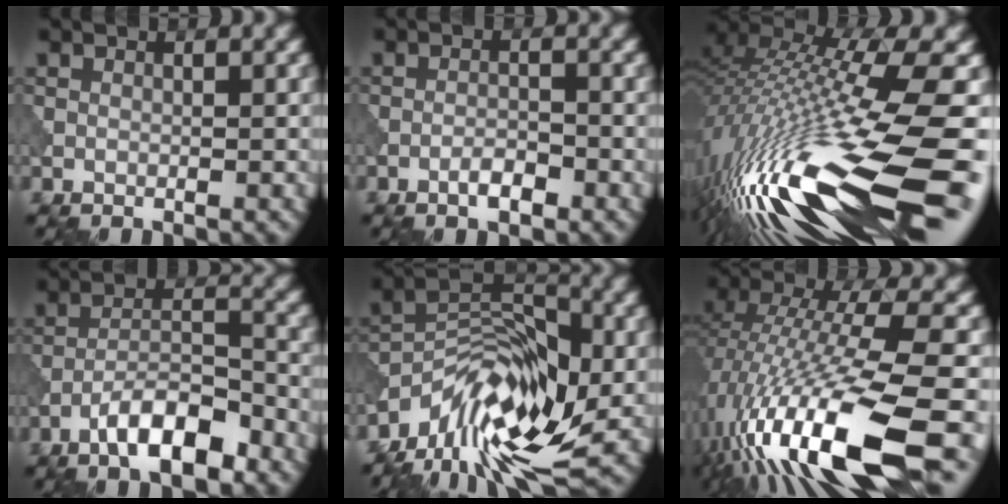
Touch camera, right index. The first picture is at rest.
{"total": 2.0, "force": [-1.2, 0.6, 1.5], "torque": [-0.024, 0.004, -0.024]}
{"total": 17.4, "force": [-5.1, 5.0, 15.8], "torque": [-0.317, 0.004, -0.086]}
{"total": 6.2, "force": [-3.9, 1.9, 4.4], "torque": [-0.072, 0.010, -0.072]}
{"total": 11.4, "force": [-6.5, 5.1, 8.0], "torque": [-0.121, 0.007, -0.125]}
{"total": 16.7, "force": [-6.8, 4.0, 14.7], "torque": [-0.294, -0.002, -0.121]}